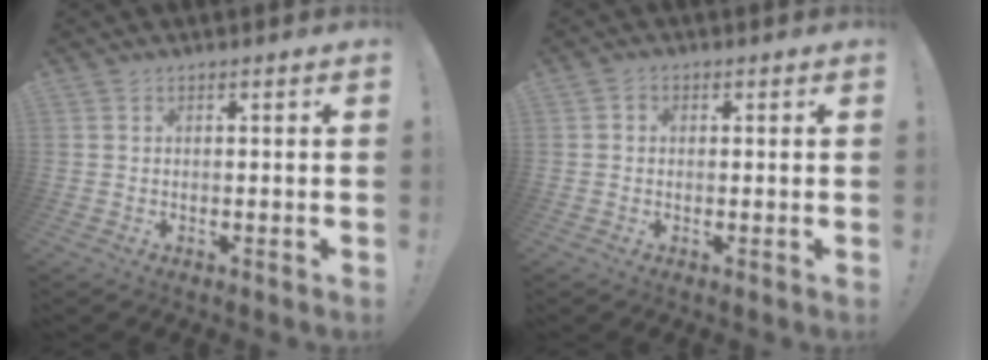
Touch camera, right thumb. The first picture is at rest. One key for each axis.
{"total": 1.3, "fx": -0.2, "fy": 1.2, "fz": 0.6, "tx": -0.012, "ty": 0.005, "tz": -0.004}